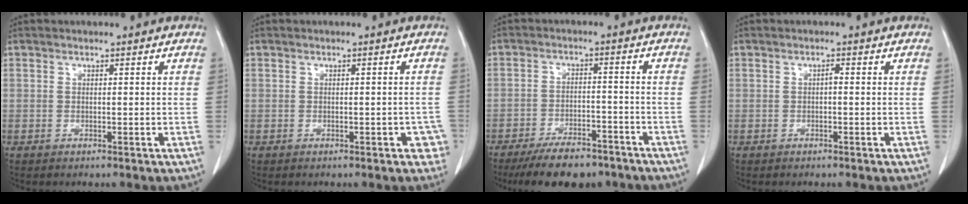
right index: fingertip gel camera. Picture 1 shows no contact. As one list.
[{"total": 3.1, "force": [-1.2, 1.4, 2.5], "torque": [-0.013, 0.009, -0.013]}, {"total": 10.2, "force": [-8.2, 3.7, 4.6], "torque": [-0.067, -0.003, -0.132]}, {"total": 0.7, "force": [-0.1, 0.2, 0.6], "torque": [-0.011, 0.003, -0.003]}]